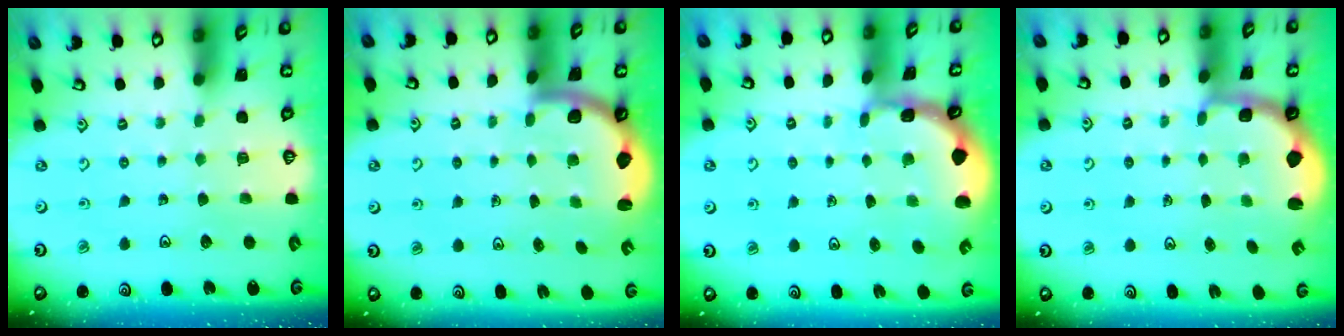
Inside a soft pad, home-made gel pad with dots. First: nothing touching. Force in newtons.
{"total": 2.2, "press": 2.1, "slide": 0.5}
{"total": 1.0, "press": 1.0, "slide": 0.2}
{"total": 2.1, "press": 1.4, "slide": 1.6}